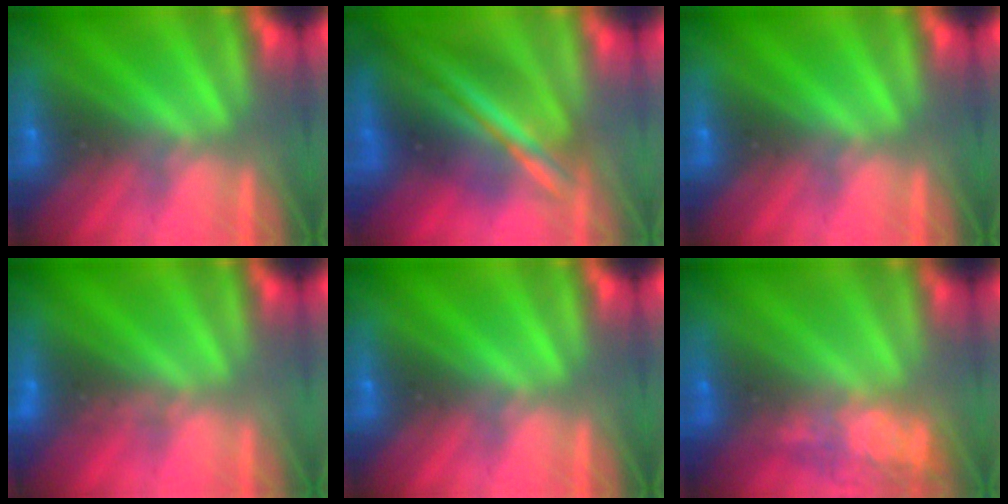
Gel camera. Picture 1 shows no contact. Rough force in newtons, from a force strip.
{"total": 5.6}
{"total": 0.0}
{"total": 3.0}
{"total": 0.0}
{"total": 7.6}